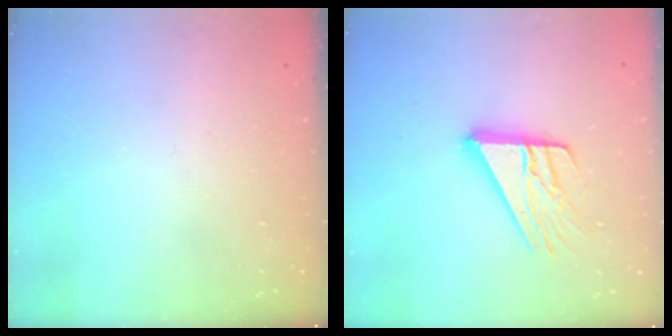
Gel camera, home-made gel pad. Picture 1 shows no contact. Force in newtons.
{"total": 15.4, "press": 15.3, "slide": 1.4}